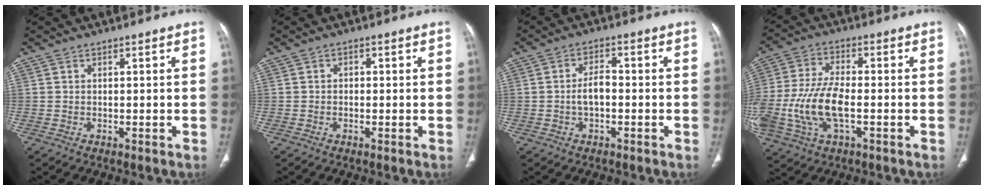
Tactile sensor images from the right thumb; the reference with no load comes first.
{"total": 1.1, "force": [-0.2, 1.0, 0.5], "torque": [-0.001, 0.004, -0.008]}
{"total": 3.9, "force": [-0.8, 2.1, 3.2], "torque": [-0.059, 0.016, -0.019]}
{"total": 14.6, "force": [-3.4, 7.0, 12.4], "torque": [-0.278, 0.013, -0.058]}